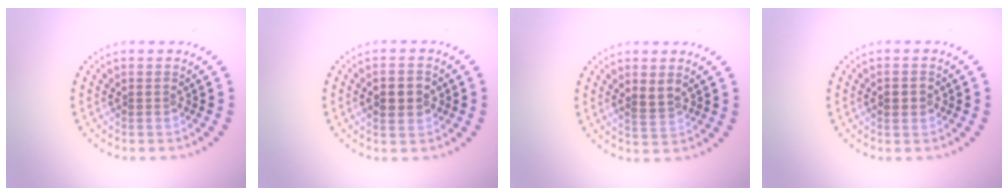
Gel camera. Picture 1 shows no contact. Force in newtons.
{"total": 3.5, "press": 3.5, "slide": 0.2}
{"total": 1.9, "press": 1.8, "slide": 0.6}
{"total": 2.0, "press": 1.9, "slide": 0.3}